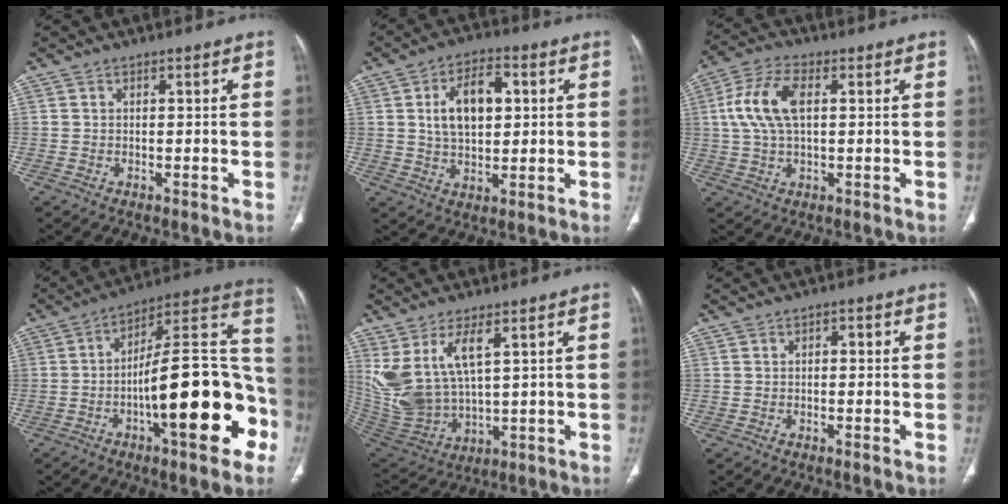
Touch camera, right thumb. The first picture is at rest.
{"total": 11.1, "force": [2.3, 6.4, 8.7], "torque": [-0.132, 0.006, 0.040]}
{"total": 10.3, "force": [1.8, 5.3, 8.6], "torque": [-0.188, 0.018, 0.032]}
{"total": 26.0, "force": [-7.9, 8.5, 23.3], "torque": [-0.294, 0.056, -0.119]}
{"total": 13.6, "force": [5.4, 5.9, 11.0], "torque": [-0.229, -0.031, 0.132]}
{"total": 1.2, "force": [0.2, 0.8, 0.9], "torque": [-0.010, 0.005, -0.001]}